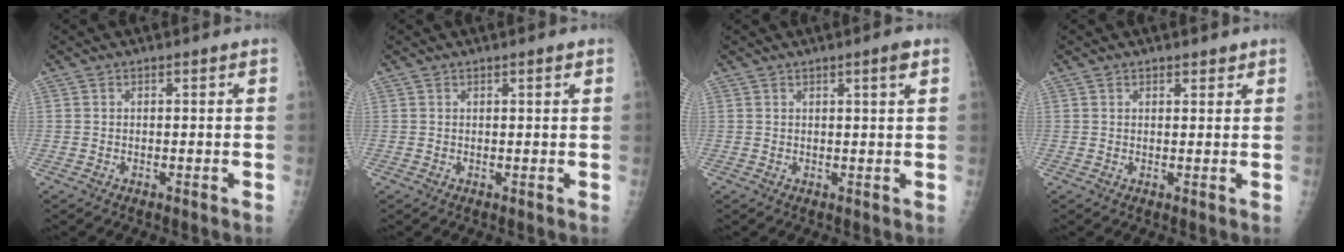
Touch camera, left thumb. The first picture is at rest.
{"total": 1.0, "force": [0.6, 0.2, 0.7], "torque": [-0.009, -0.002, 0.009]}
{"total": 2.3, "force": [1.3, 0.0, 1.9], "torque": [-0.030, -0.007, 0.020]}
{"total": 1.6, "force": [1.2, 0.8, 0.6], "torque": [0.004, -0.007, 0.014]}